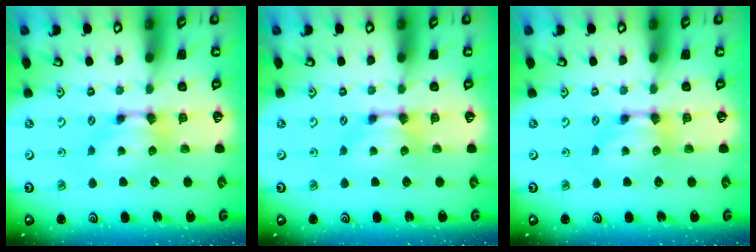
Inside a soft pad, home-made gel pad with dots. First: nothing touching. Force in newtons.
{"total": 0.0}
{"total": 0.0}